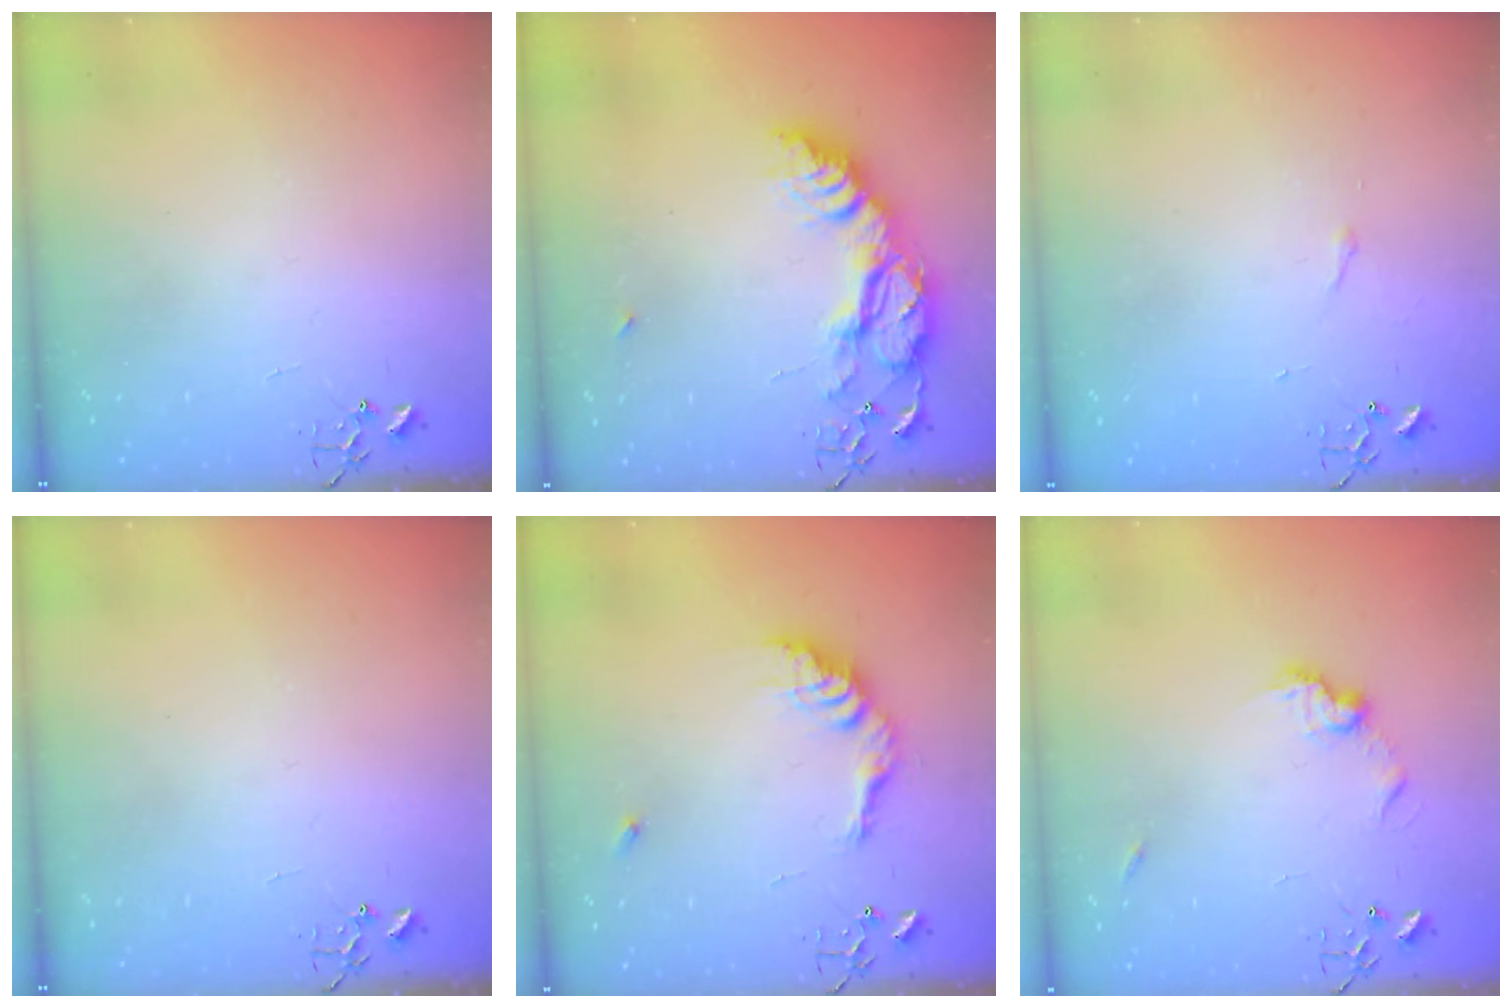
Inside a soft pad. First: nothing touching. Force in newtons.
{"total": 20.7, "press": 20.6, "slide": 1.8}
{"total": 2.9, "press": 2.9, "slide": 0.5}
{"total": 0.0}
{"total": 13.3, "press": 13.2, "slide": 1.1}
{"total": 8.8, "press": 8.8, "slide": 0.4}